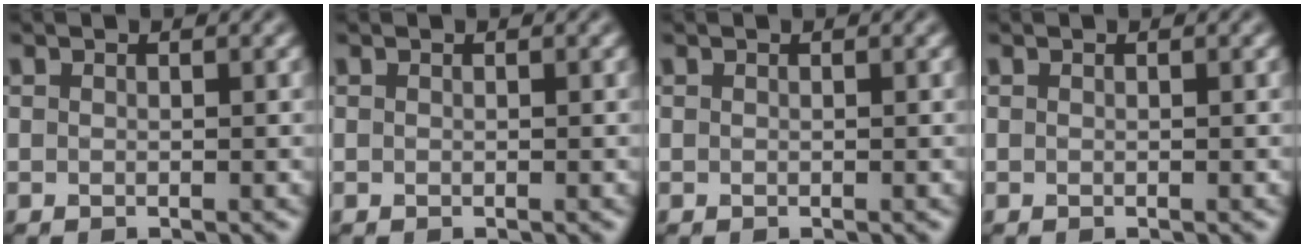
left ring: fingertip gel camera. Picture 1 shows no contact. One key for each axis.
{"total": 0.0}
{"total": 0.0}
{"total": 0.0}